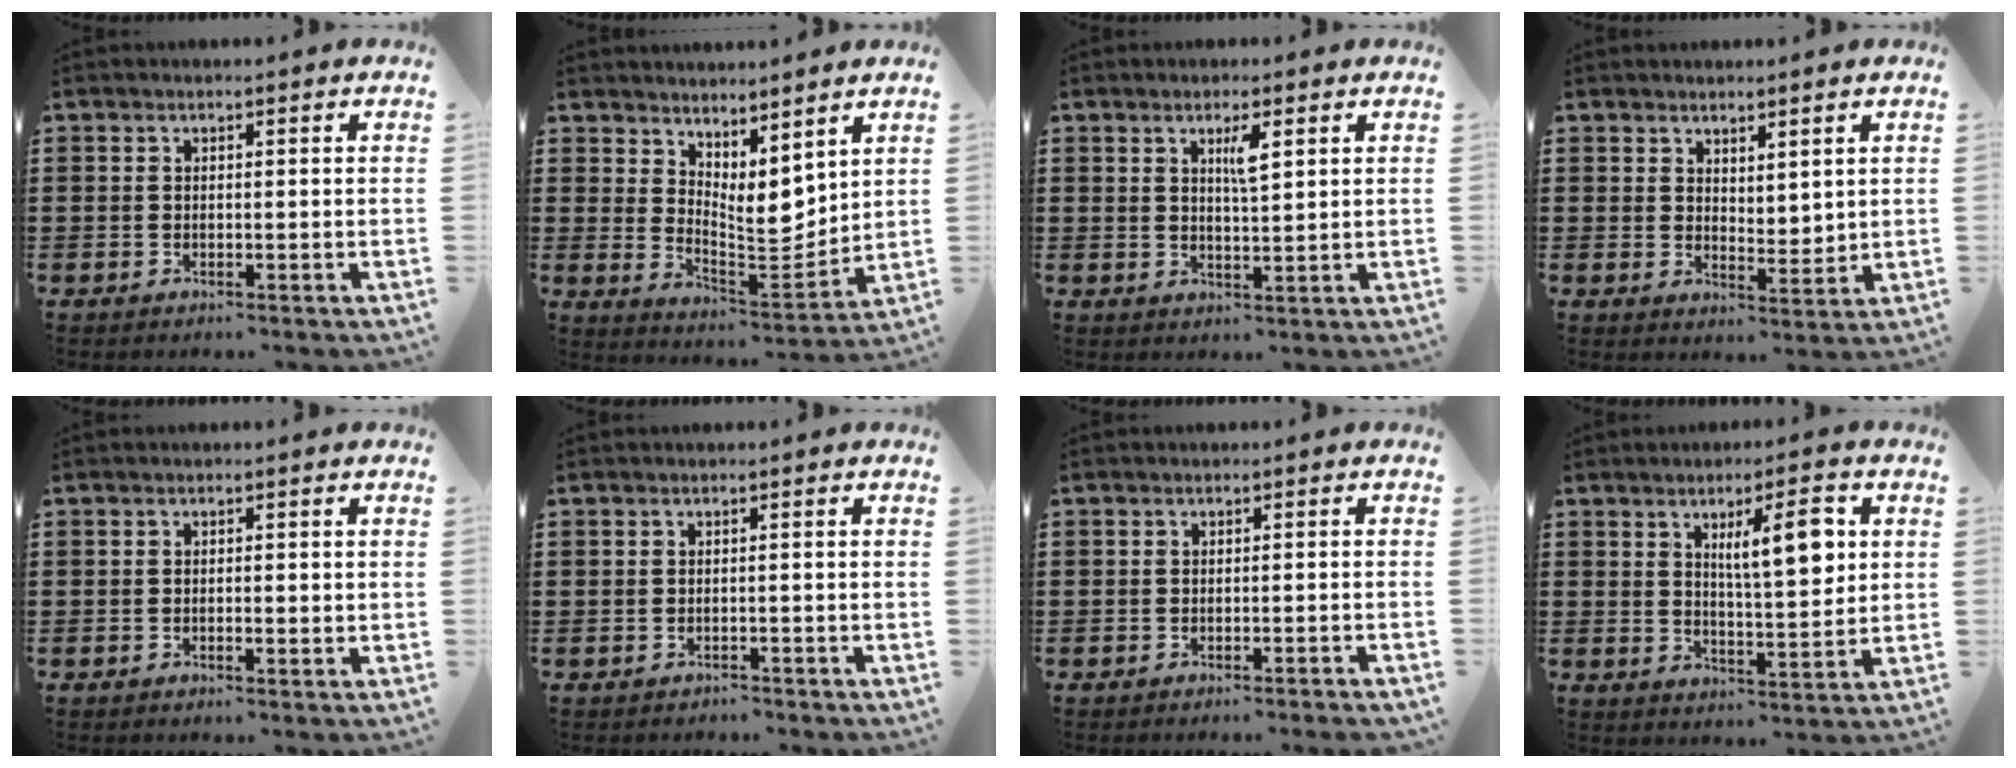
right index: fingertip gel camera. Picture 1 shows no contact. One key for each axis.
{"total": 6.2, "fx": 4.3, "fy": 2.7, "fz": 3.5, "tx": -0.067, "ty": -0.035, "tz": 0.077}
{"total": 3.1, "fx": 1.3, "fy": 0.5, "fz": 2.7, "tx": -0.049, "ty": 0.000, "tz": 0.019}
{"total": 3.1, "fx": 2.8, "fy": 1.1, "fz": 0.0, "tx": -0.007, "ty": -0.001, "tz": 0.055}
{"total": 0.7, "fx": -0.2, "fy": 0.2, "fz": 0.6, "tx": -0.013, "ty": -0.002, "tz": -0.002}
{"total": 0.8, "fx": -0.8, "fy": 0.3, "fz": -0.1, "tx": -0.001, "ty": 0.003, "tz": -0.018}
{"total": 1.0, "fx": -0.8, "fy": -0.2, "fz": 0.6, "tx": -0.010, "ty": -0.001, "tz": -0.016}
{"total": 8.5, "fx": 3.1, "fy": 2.4, "fz": 7.6, "tx": -0.127, "ty": 0.000, "tz": 0.045}